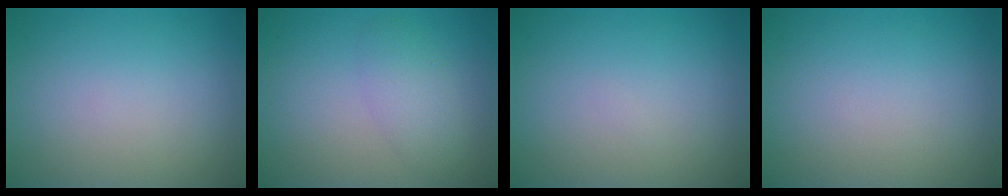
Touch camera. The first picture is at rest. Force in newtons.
{"total": 2.4, "press": 2.4, "slide": 0.2}
{"total": 0.0}
{"total": 0.0}